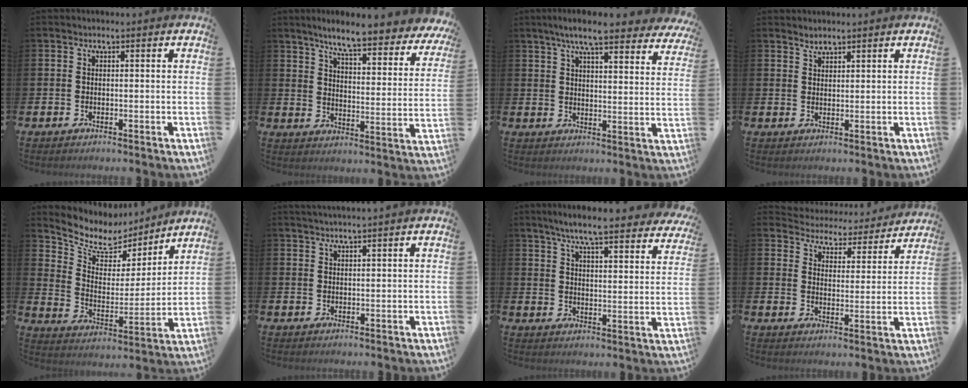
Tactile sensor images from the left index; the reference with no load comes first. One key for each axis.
{"total": 7.9, "fx": 7.0, "fy": 0.5, "fz": 3.5, "tx": -0.079, "ty": -0.055, "tz": 0.115}
{"total": 7.7, "fx": 6.8, "fy": 1.0, "fz": 3.4, "tx": -0.073, "ty": -0.032, "tz": 0.117}
{"total": 1.6, "fx": 1.5, "fy": 0.4, "fz": 0.0, "tx": 0.003, "ty": 0.000, "tz": 0.028}
{"total": 8.3, "fx": 7.5, "fy": 3.4, "fz": 1.1, "tx": -0.071, "ty": -0.056, "tz": 0.133}
{"total": 1.6, "fx": 1.6, "fy": -0.4, "fz": 0.2, "tx": -0.003, "ty": -0.004, "tz": 0.030}
{"total": 6.9, "fx": 6.4, "fy": 0.2, "fz": 2.6, "tx": -0.059, "ty": -0.044, "tz": 0.107}
{"total": 4.6, "fx": 4.4, "fy": 1.1, "fz": -0.1, "tx": -0.015, "ty": -0.043, "tz": 0.072}